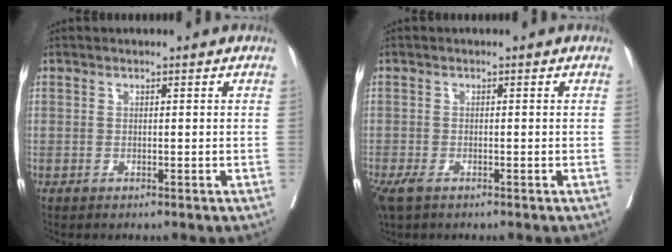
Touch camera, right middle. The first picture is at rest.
{"total": 3.6, "force": [-2.3, 1.5, 2.2], "torque": [-0.053, -0.012, -0.040]}